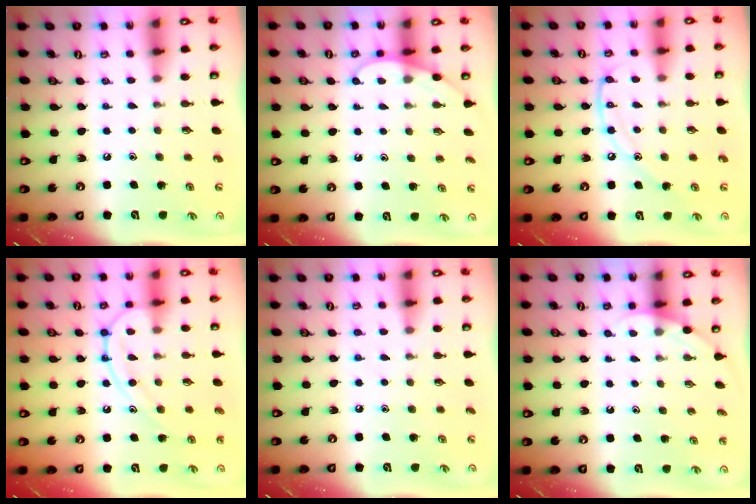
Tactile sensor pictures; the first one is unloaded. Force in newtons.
{"total": 4.6, "press": 4.5, "slide": 0.4}
{"total": 11.2, "press": 11.2, "slide": 1.2}
{"total": 11.4, "press": 11.4, "slide": 0.2}
{"total": 5.2, "press": 5.1, "slide": 0.9}
{"total": 2.5, "press": 2.5, "slide": 0.2}